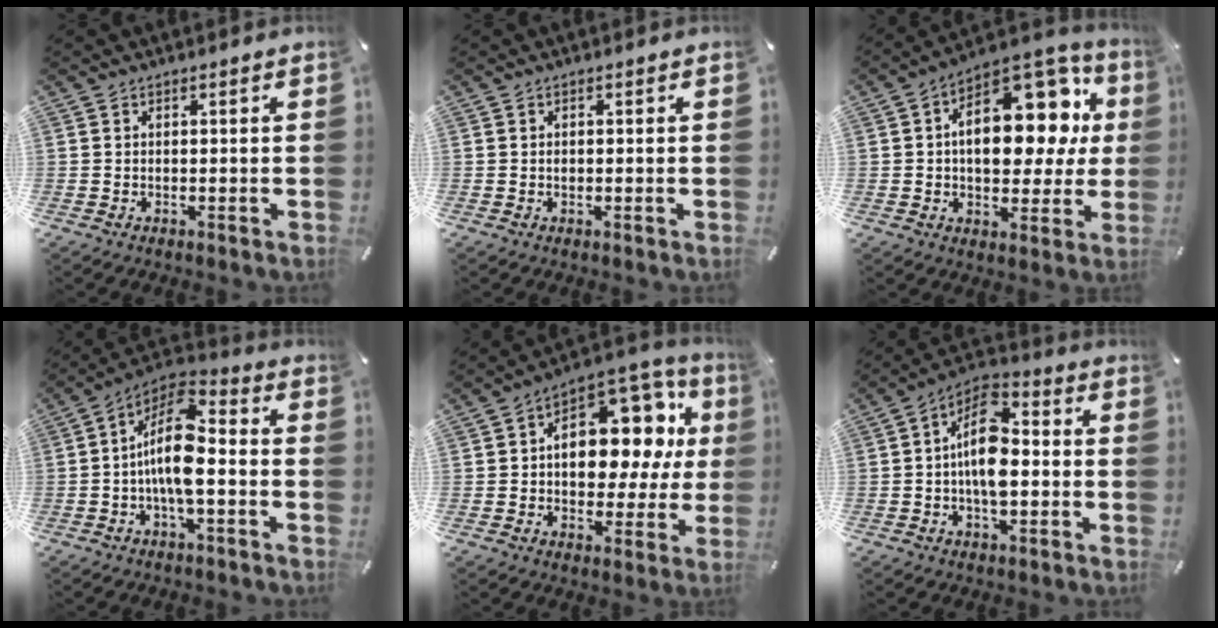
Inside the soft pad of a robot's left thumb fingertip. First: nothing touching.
{"total": 0.6, "force": [0.0, 0.5, 0.3], "torque": [-0.006, 0.002, -0.001]}
{"total": 20.5, "force": [5.0, 12.4, 15.5], "torque": [-0.197, -0.036, 0.085]}
{"total": 13.1, "force": [-1.6, 5.6, 11.8], "torque": [-0.237, -0.006, -0.030]}
{"total": 15.4, "force": [3.3, 10.6, 10.7], "torque": [-0.132, -0.037, 0.058]}
{"total": 12.0, "force": [-1.3, 6.5, 10.0], "torque": [-0.187, 0.000, -0.022]}